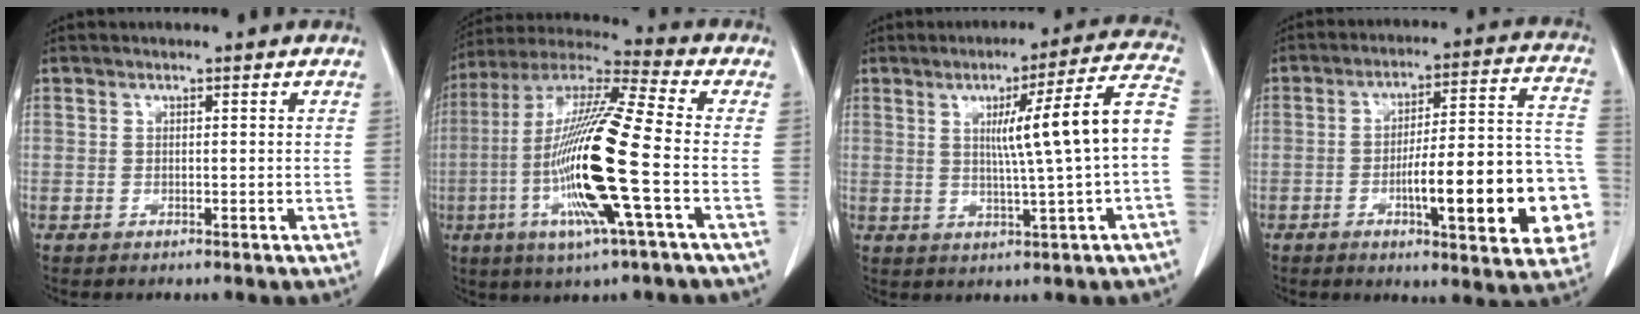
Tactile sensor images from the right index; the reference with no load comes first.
{"total": 18.7, "force": [-4.3, 0.3, 18.2], "torque": [-0.372, -0.012, -0.091]}
{"total": 12.7, "force": [0.3, -1.1, 12.6], "torque": [-0.176, 0.015, 0.003]}
{"total": 19.7, "force": [-5.7, 3.7, 18.5], "torque": [-0.192, 0.031, -0.067]}